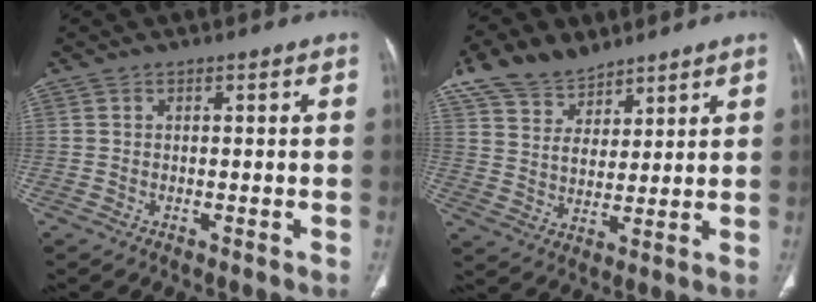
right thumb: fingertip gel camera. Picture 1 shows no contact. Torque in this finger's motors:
{"motor_torque": [1.21, 1.53, 1.04, 0.44, 0.05]}